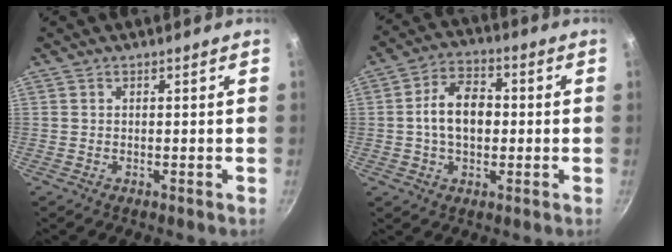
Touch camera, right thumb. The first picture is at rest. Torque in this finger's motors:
{"motor_torque": [0.81, 1.21, 0.62, -0.44, 0.04]}